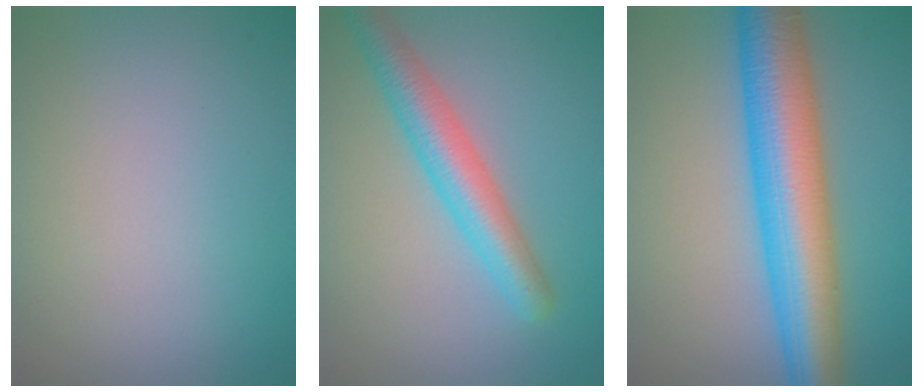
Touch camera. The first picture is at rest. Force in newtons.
{"total": 4.6, "press": 4.6, "slide": 0.2}
{"total": 10.0, "press": 10.0, "slide": 0.2}